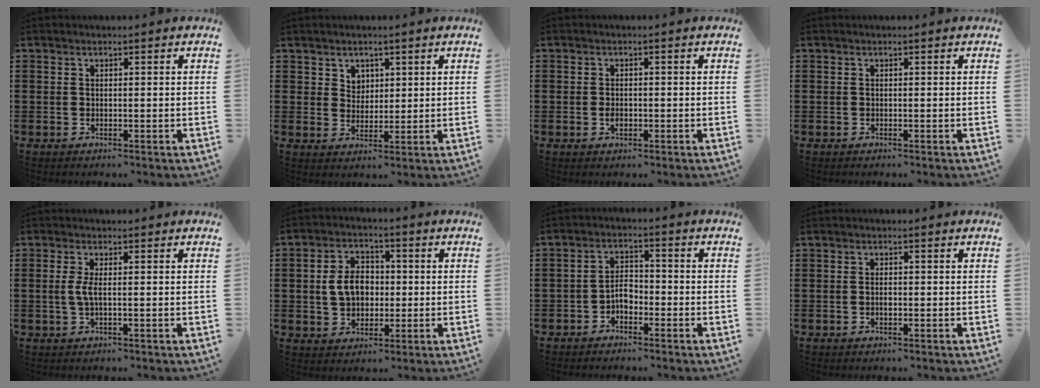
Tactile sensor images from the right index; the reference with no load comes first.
{"total": 3.0, "force": [1.8, 2.3, 0.4], "torque": [-0.019, 0.010, 0.034]}
{"total": 1.5, "force": [-0.4, 0.8, 1.2], "torque": [-0.024, -0.001, -0.007]}
{"total": 0.0}
{"total": 2.7, "force": [-0.1, 0.5, 2.6], "torque": [-0.065, -0.008, -0.008]}
{"total": 6.4, "force": [0.0, 4.8, 4.3], "torque": [-0.099, 0.007, -0.009]}
{"total": 3.1, "force": [-1.7, 1.9, 1.8], "torque": [-0.044, 0.004, -0.037]}
{"total": 1.3, "force": [-0.2, 0.5, 1.2], "torque": [-0.024, -0.001, -0.003]}